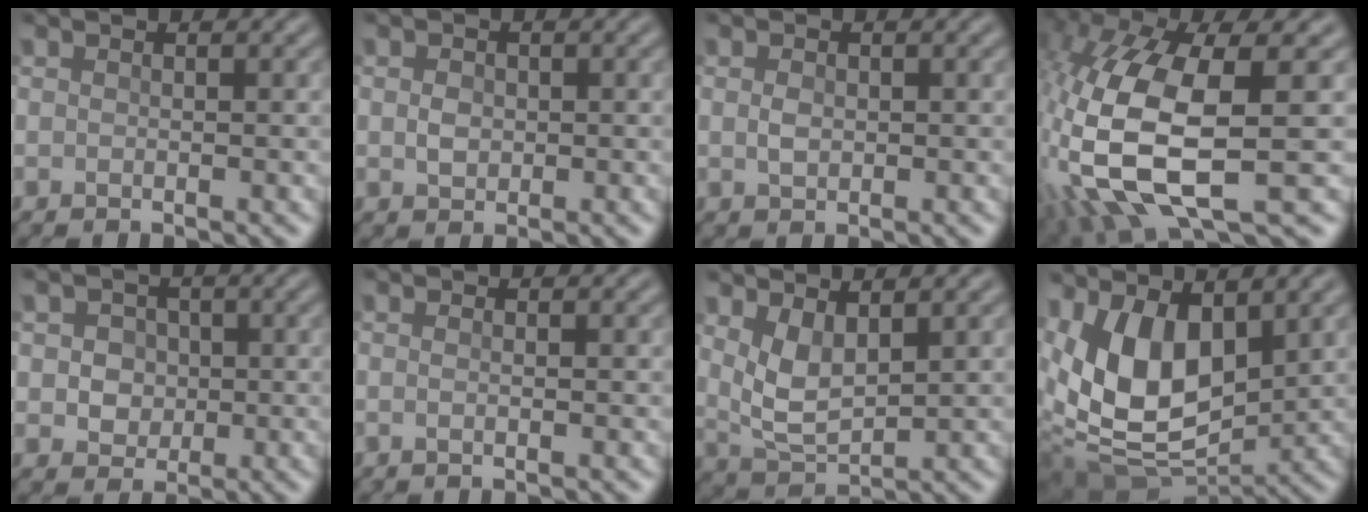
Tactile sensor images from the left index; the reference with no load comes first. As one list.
[{"total": 1.4, "force": [0.2, 1.2, 0.7], "torque": [-0.015, 0.005, 0.002]}, {"total": 1.1, "force": [0.3, 0.8, 0.7], "torque": [-0.018, 0.005, 0.005]}, {"total": 13.5, "force": [-2.2, 5.6, 12.1], "torque": [-0.301, -0.017, -0.035]}, {"total": 3.6, "force": [0.9, 3.2, 1.5], "torque": [-0.012, 0.017, 0.006]}, {"total": 1.0, "force": [0.0, 0.4, 0.9], "torque": [-0.011, -0.002, -0.004]}, {"total": 3.7, "force": [1.7, 1.7, 2.8], "torque": [-0.069, -0.001, 0.041]}, {"total": 11.2, "force": [2.5, 6.5, 8.8], "torque": [-0.178, -0.009, 0.044]}]